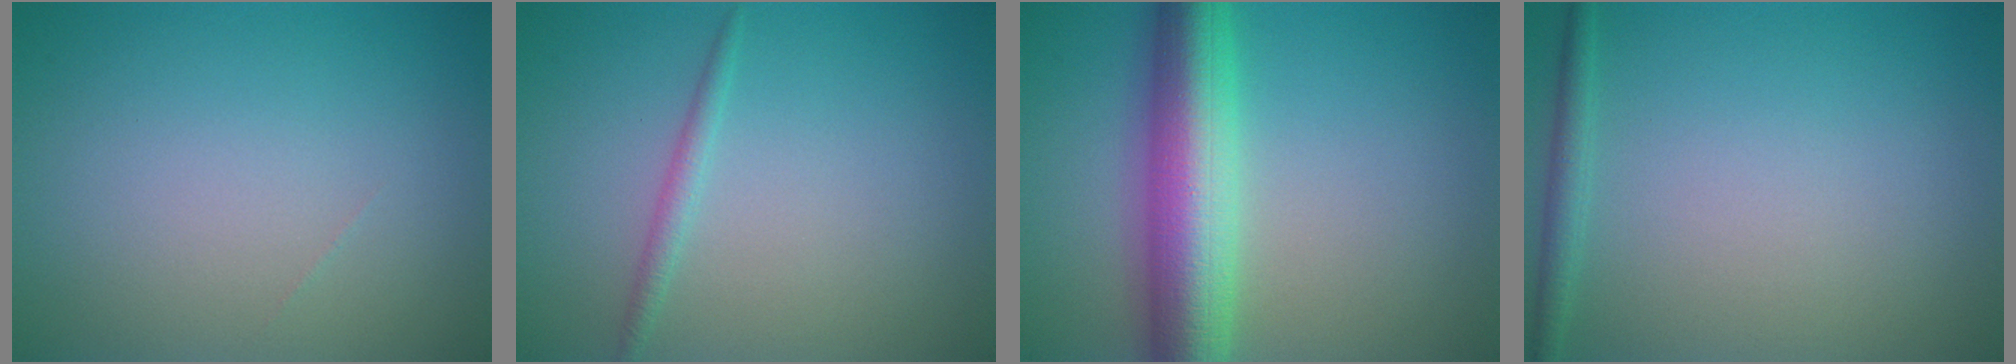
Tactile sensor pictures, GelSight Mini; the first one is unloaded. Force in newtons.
{"total": 1.2, "press": 1.2, "slide": 0.1}
{"total": 8.6, "press": 8.6, "slide": 0.3}
{"total": 1.4, "press": 1.4, "slide": 0.1}